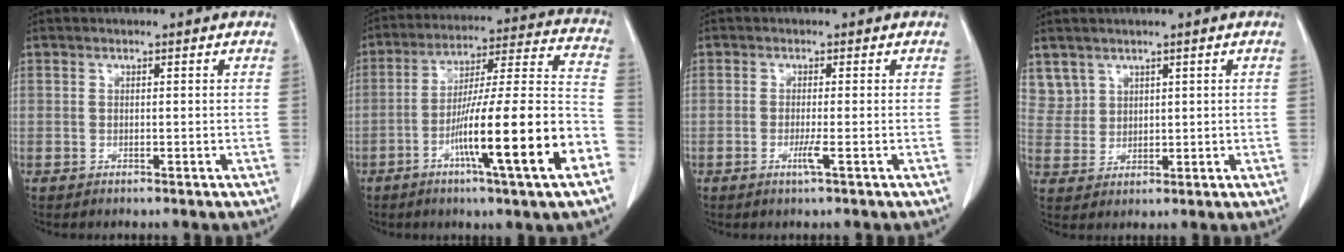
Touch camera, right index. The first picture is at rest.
{"total": 20.3, "force": [-8.0, -0.1, 18.7], "torque": [-0.271, -0.002, -0.128]}
{"total": 1.9, "force": [-0.7, -0.3, 1.7], "torque": [-0.033, -0.002, -0.012]}
{"total": 4.7, "force": [3.2, 3.5, -0.2], "torque": [0.016, 0.007, 0.070]}